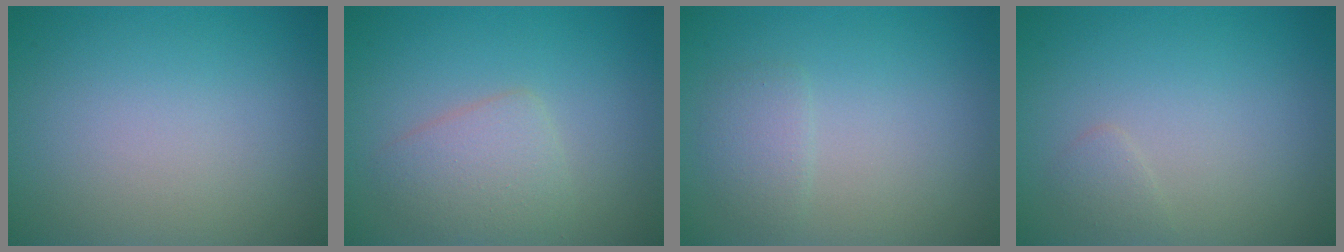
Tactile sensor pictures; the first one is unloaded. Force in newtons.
{"total": 2.8, "press": 2.8, "slide": 0.1}
{"total": 1.5, "press": 1.5, "slide": 0.0}
{"total": 0.8, "press": 0.8, "slide": 0.0}